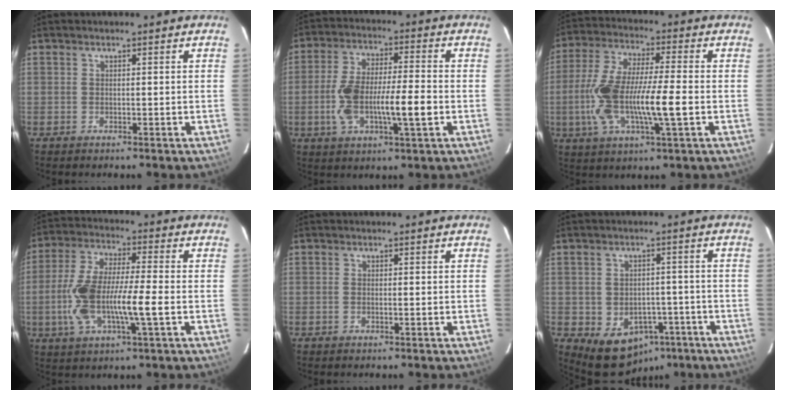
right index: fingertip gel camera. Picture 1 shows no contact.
{"total": 12.2, "force": [-2.5, 2.3, 11.7], "torque": [-0.224, 0.009, -0.042]}
{"total": 14.5, "force": [-2.6, 2.0, 14.1], "torque": [-0.288, -0.002, -0.048]}
{"total": 12.8, "force": [-2.5, 2.0, 12.4], "torque": [-0.256, 0.001, -0.048]}
{"total": 0.7, "force": [-0.1, 0.1, 0.7], "torque": [-0.014, 0.000, -0.002]}
{"total": 9.8, "force": [-4.9, 7.0, 4.7], "torque": [-0.067, 0.013, -0.059]}